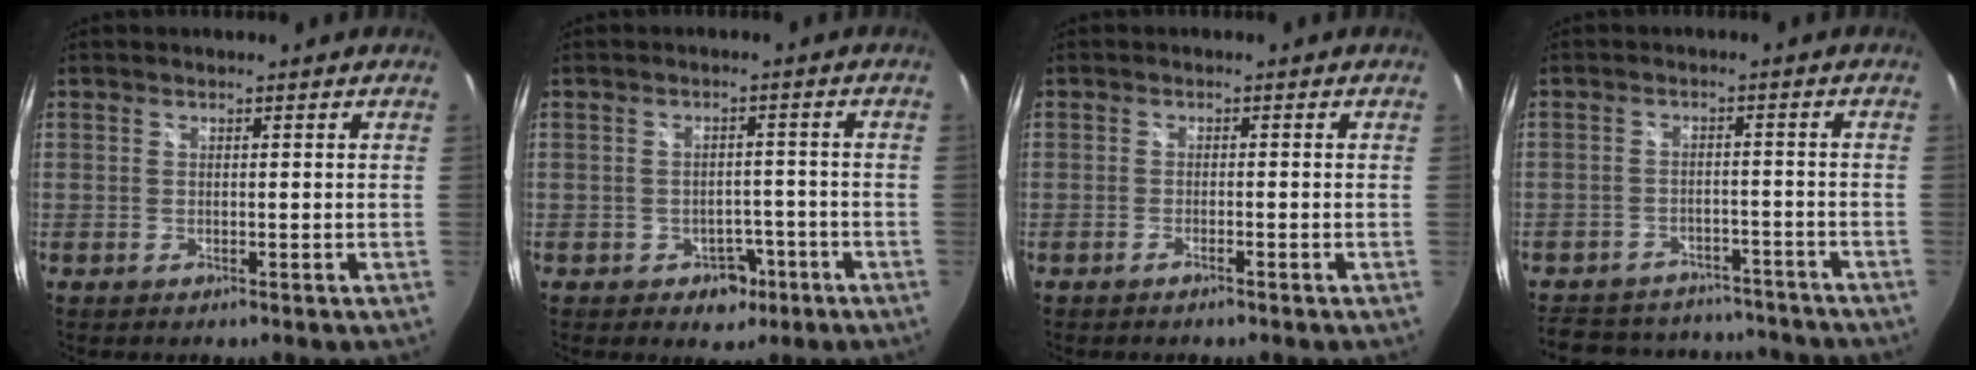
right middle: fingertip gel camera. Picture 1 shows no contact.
{"total": 4.5, "force": [-2.4, 3.5, 1.5], "torque": [-0.033, 0.008, -0.022]}
{"total": 1.4, "force": [-1.2, 0.0, 0.6], "torque": [-0.017, -0.001, -0.022]}
{"total": 19.6, "force": [-16.5, 8.3, 6.4], "torque": [-0.148, 0.030, -0.210]}